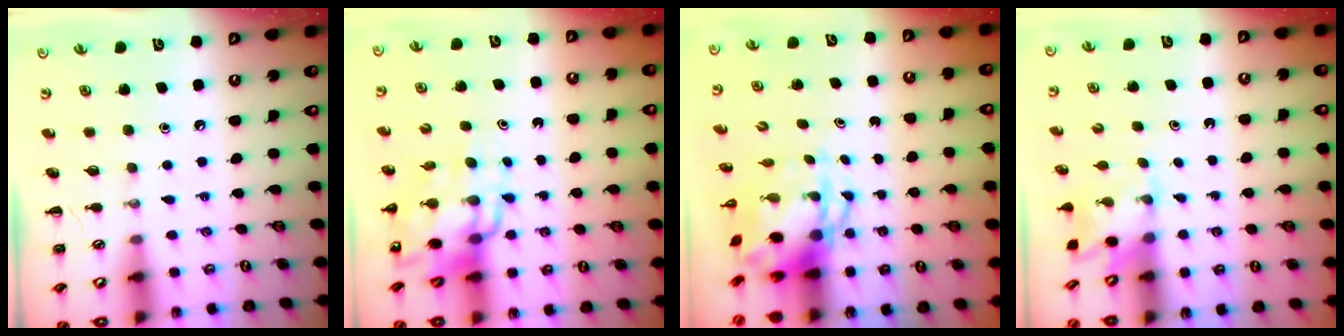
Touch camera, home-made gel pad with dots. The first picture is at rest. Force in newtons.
{"total": 14.0, "press": 13.4, "slide": 3.8}
{"total": 4.4, "press": 4.3, "slide": 1.1}
{"total": 1.6, "press": 1.5, "slide": 0.6}